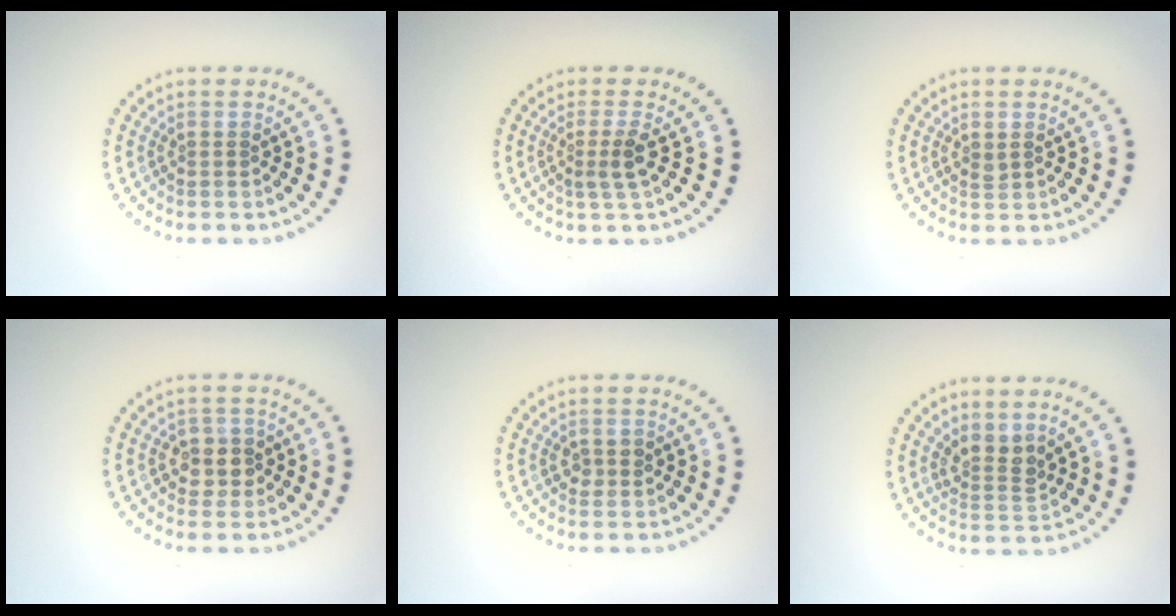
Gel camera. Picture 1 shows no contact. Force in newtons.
{"total": 1.9, "press": 1.5, "slide": 1.2}
{"total": 0.5, "press": 0.5, "slide": 0.3}
{"total": 2.5, "press": 2.3, "slide": 0.9}
{"total": 1.5, "press": 1.5, "slide": 0.2}
{"total": 2.6, "press": 2.0, "slide": 1.7}